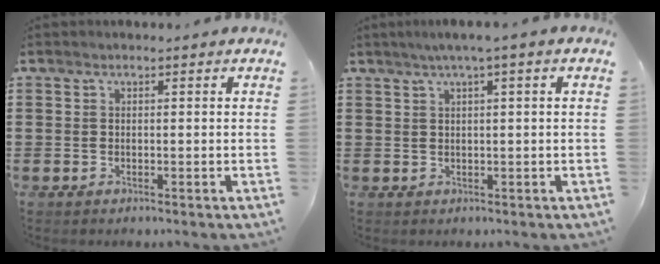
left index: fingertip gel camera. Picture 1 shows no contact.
{"total": 1.9, "force": [0.7, -0.3, 1.8], "torque": [-0.033, -0.003, 0.011]}